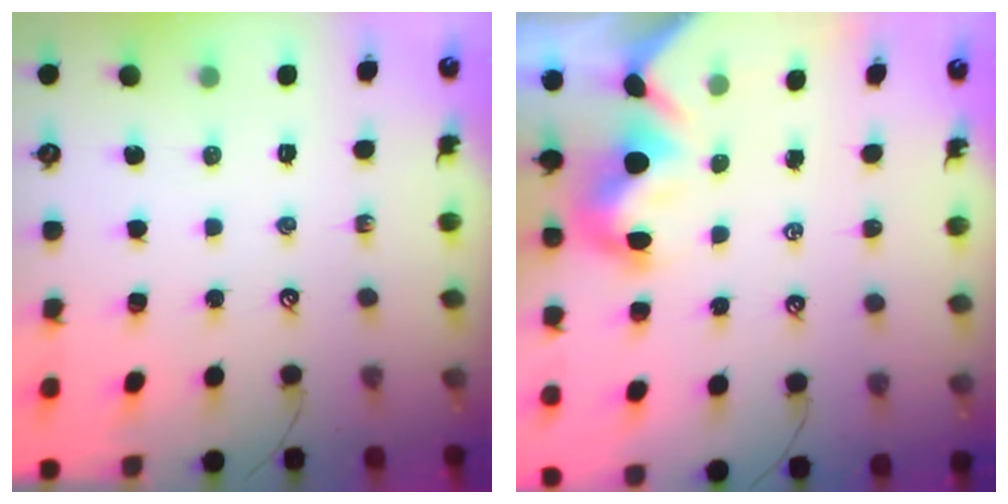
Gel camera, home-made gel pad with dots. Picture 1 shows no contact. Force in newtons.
{"total": 3.0, "press": 2.9, "slide": 0.8}